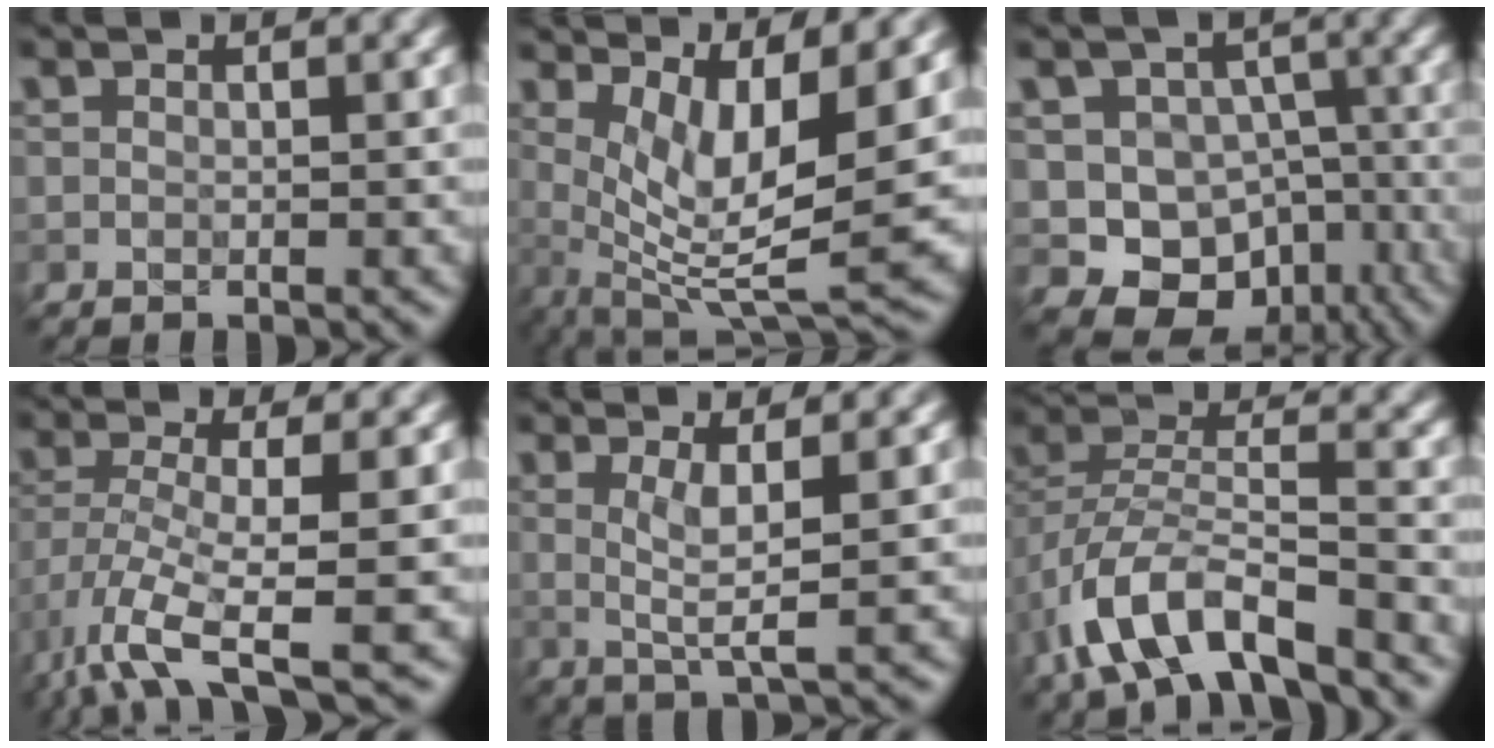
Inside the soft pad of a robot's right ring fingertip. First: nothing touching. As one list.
[{"total": 8.5, "force": [2.2, 2.6, 7.8], "torque": [-0.137, -0.011, 0.045]}, {"total": 9.2, "force": [-3.4, 7.8, 3.6], "torque": [-0.041, -0.003, -0.060]}, {"total": 7.1, "force": [-3.7, 1.9, 5.7], "torque": [-0.118, -0.008, -0.075]}, {"total": 3.1, "force": [0.8, 0.4, 2.9], "torque": [-0.058, -0.005, 0.016]}, {"total": 8.0, "force": [-5.1, 3.1, 5.3], "torque": [-0.099, 0.003, -0.098]}]